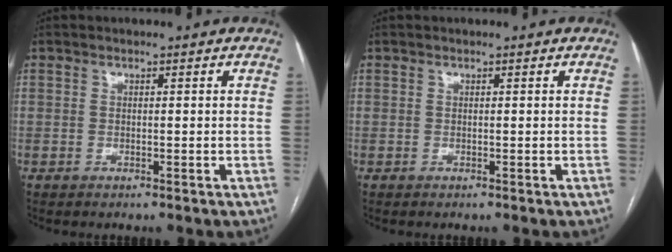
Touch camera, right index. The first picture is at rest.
{"total": 0.0}